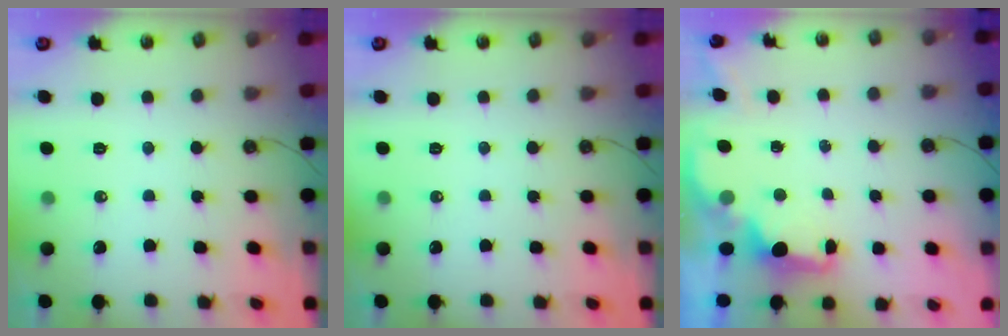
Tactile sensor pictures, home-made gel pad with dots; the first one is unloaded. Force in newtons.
{"total": 0.0}
{"total": 1.8, "press": 1.6, "slide": 0.8}